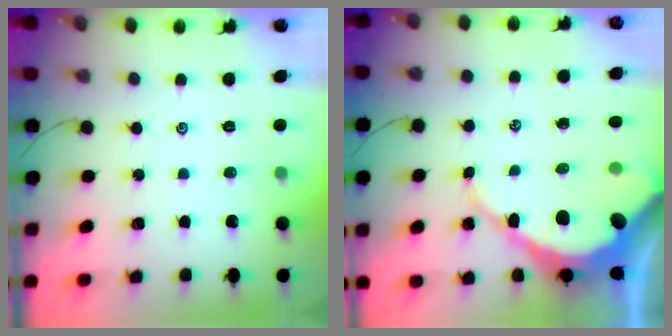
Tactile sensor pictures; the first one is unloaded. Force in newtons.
{"total": 12.5, "press": 12.5, "slide": 0.9}